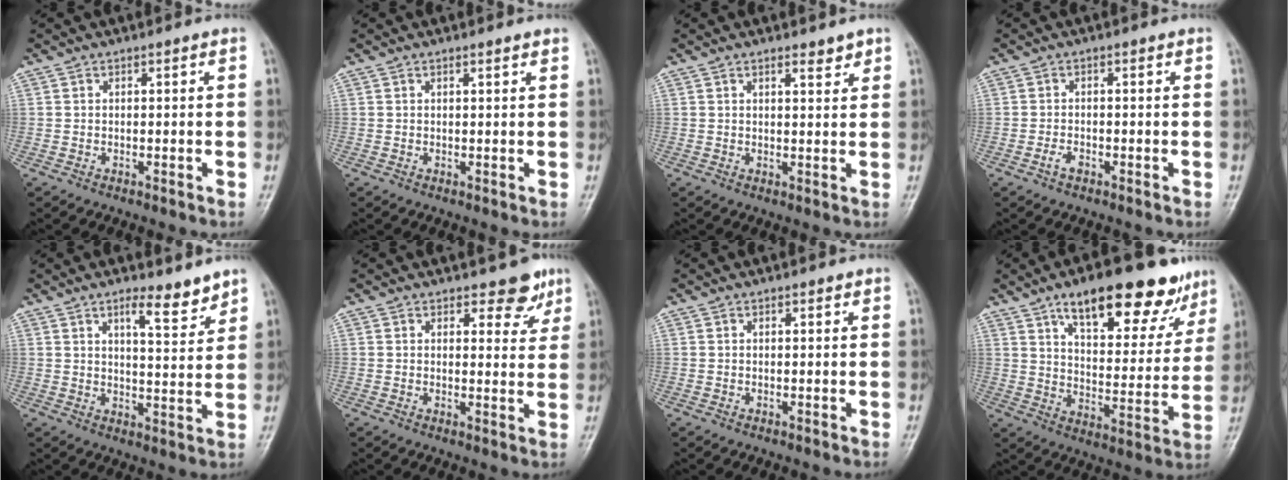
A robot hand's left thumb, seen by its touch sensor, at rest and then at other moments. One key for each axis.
{"total": 0.9, "fx": 0.7, "fy": 0.0, "fz": 0.5, "tx": -0.007, "ty": -0.001, "tz": 0.012}
{"total": 2.4, "fx": 1.9, "fy": 0.8, "fz": 1.4, "tx": -0.014, "ty": -0.013, "tz": 0.028}
{"total": 1.6, "fx": -0.9, "fy": 0.9, "fz": 1.0, "tx": -0.020, "ty": 0.005, "tz": -0.019}
{"total": 6.7, "fx": 4.9, "fy": 1.7, "fz": 4.2, "tx": -0.048, "ty": -0.040, "tz": 0.074}
{"total": 4.8, "fx": 3.5, "fy": 2.4, "fz": 2.2, "tx": 0.002, "ty": -0.021, "tz": 0.043}
{"total": 0.5, "fx": 0.4, "fy": 0.2, "fz": 0.3, "tx": -0.006, "ty": -0.003, "tz": 0.004}
{"total": 21.2, "fx": 13.6, "fy": 8.3, "fz": 14.0, "tx": -0.150, "ty": -0.042, "tz": 0.204}